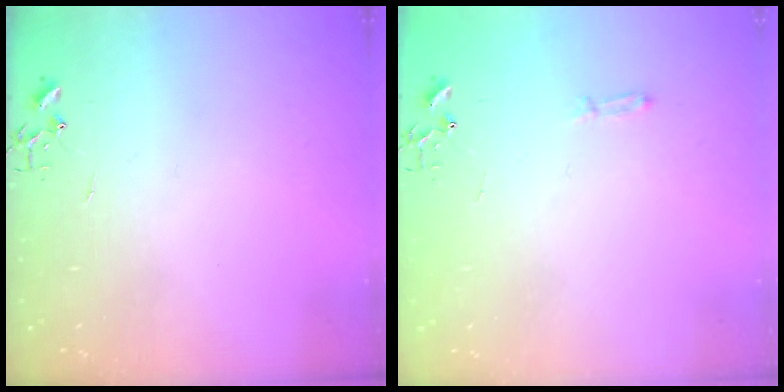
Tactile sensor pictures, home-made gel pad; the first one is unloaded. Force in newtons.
{"total": 2.8, "press": 2.8, "slide": 0.4}